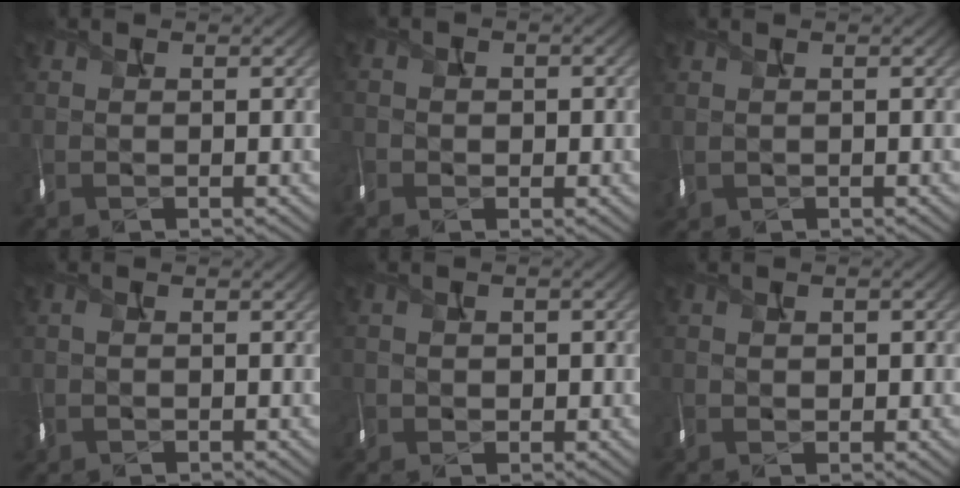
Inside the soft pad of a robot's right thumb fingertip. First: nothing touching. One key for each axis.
{"total": 2.0, "fx": -1.3, "fy": 1.5, "fz": 0.3, "tx": -0.008, "ty": -0.012, "tz": -0.022}
{"total": 0.5, "fx": 0.2, "fy": 0.3, "fz": 0.4, "tx": -0.017, "ty": 0.001, "tz": 0.007}
{"total": 0.8, "fx": -0.3, "fy": 0.6, "fz": 0.3, "tx": -0.014, "ty": -0.002, "tz": -0.006}
{"total": 1.7, "fx": -0.3, "fy": 1.6, "fz": 0.4, "tx": -0.013, "ty": -0.006, "tz": -0.002}
{"total": 1.3, "fx": -0.1, "fy": 1.2, "fz": 0.6, "tx": -0.012, "ty": -0.004, "tz": 0.004}